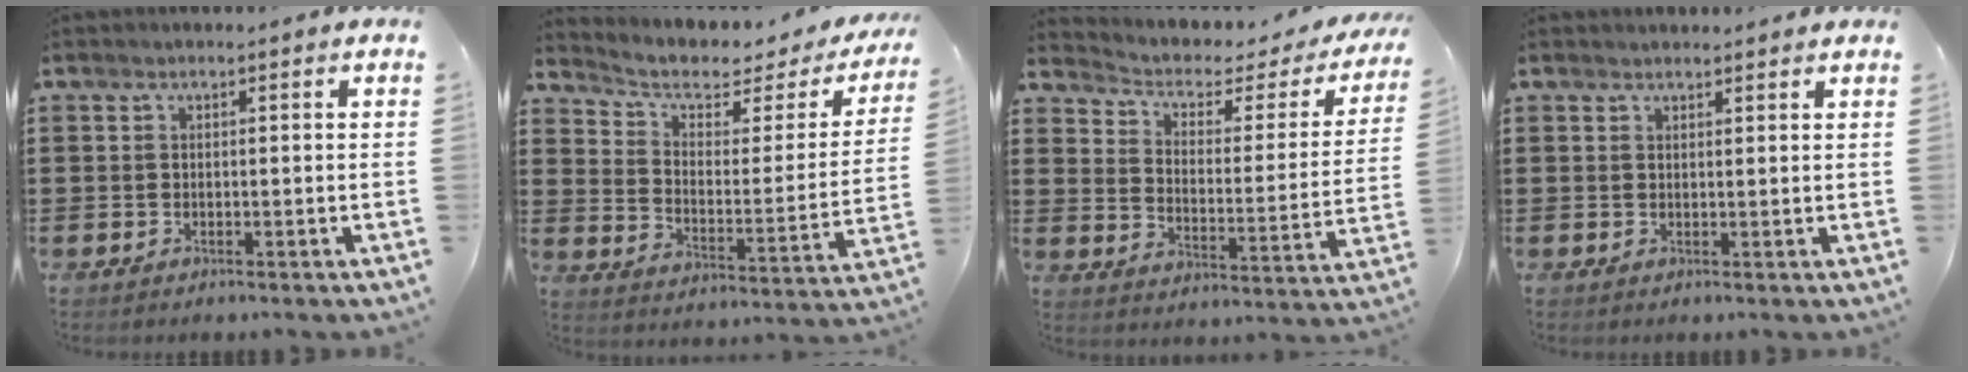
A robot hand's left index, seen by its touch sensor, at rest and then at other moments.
{"total": 4.2, "force": [2.7, 1.9, 2.6], "torque": [-0.067, -0.015, 0.040]}
{"total": 2.8, "force": [1.7, 1.5, 1.7], "torque": [-0.048, -0.014, 0.019]}
{"total": 1.3, "force": [1.3, 0.2, 0.1], "torque": [-0.004, 0.001, 0.025]}